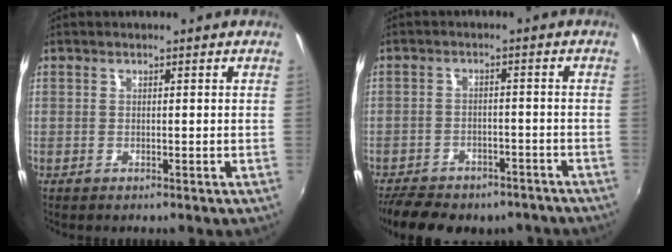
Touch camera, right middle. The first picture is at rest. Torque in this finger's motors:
{"motor_torque": [1.07, -1.07, 0.39, 0.09]}